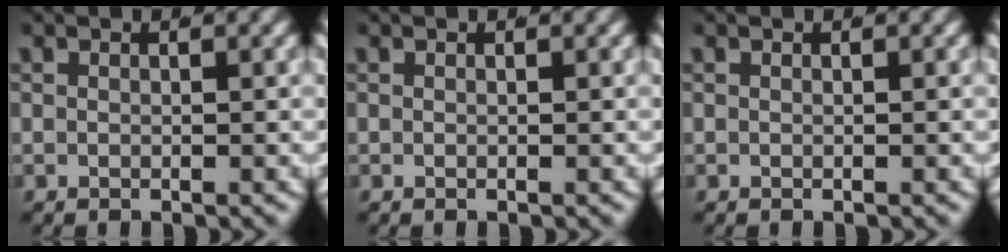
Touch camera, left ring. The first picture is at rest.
{"total": 0.0}
{"total": 0.0}